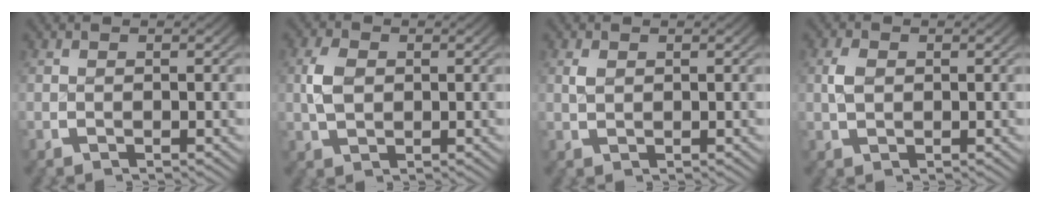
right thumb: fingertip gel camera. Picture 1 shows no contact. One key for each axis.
{"total": 2.9, "fx": 0.4, "fy": 2.1, "fz": 2.0, "tx": -0.048, "ty": -0.005, "tz": 0.012}
{"total": 0.9, "fx": 0.5, "fy": 0.5, "fz": 0.5, "tx": -0.010, "ty": 0.001, "tz": 0.013}
{"total": 1.7, "fx": 0.3, "fy": 1.2, "fz": 1.1, "tx": -0.027, "ty": -0.002, "tz": 0.008}